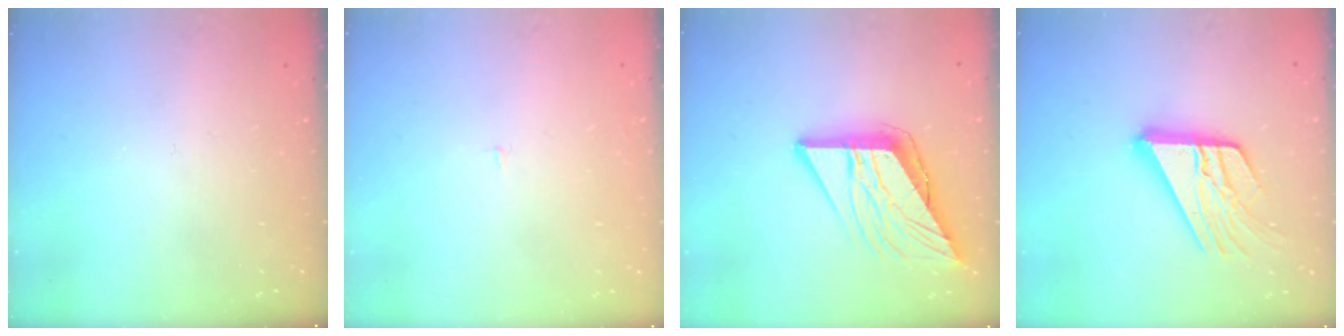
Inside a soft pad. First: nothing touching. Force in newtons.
{"total": 1.2, "press": 1.2, "slide": 0.1}
{"total": 12.2, "press": 12.1, "slide": 1.4}
{"total": 17.5, "press": 17.4, "slide": 1.7}